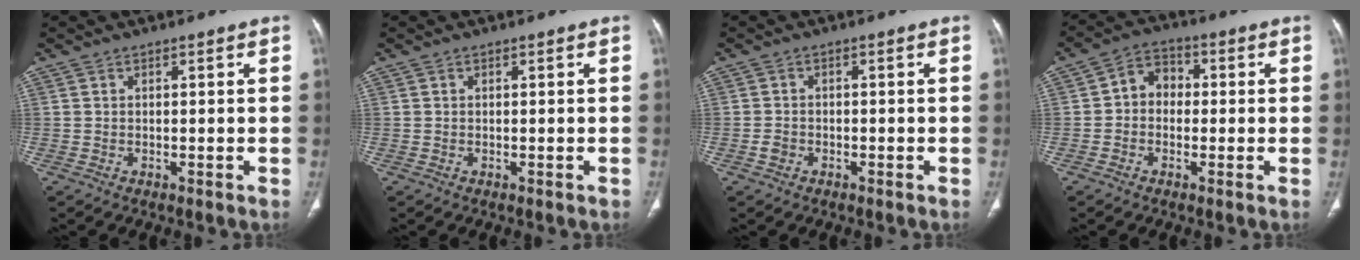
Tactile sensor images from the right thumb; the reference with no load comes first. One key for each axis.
{"total": 0.0}
{"total": 1.5, "fx": -0.9, "fy": 1.2, "fz": 0.5, "tx": -0.009, "ty": 0.007, "tz": -0.017}
{"total": 5.8, "fx": -0.3, "fy": 4.8, "fz": 3.2, "tx": -0.028, "ty": 0.023, "tz": -0.019}